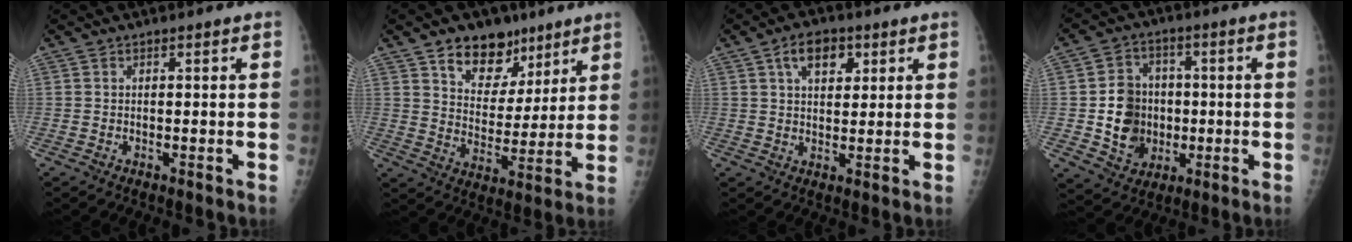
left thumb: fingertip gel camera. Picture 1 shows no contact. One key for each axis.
{"total": 12.6, "fx": 8.1, "fy": 8.2, "fz": 5.0, "tx": -0.035, "ty": -0.040, "tz": 0.133}
{"total": 6.9, "fx": 3.0, "fy": 4.2, "fz": 4.6, "tx": -0.049, "ty": -0.005, "tz": 0.046}
{"total": 11.9, "fx": -1.1, "fy": 10.2, "fz": 6.0, "tx": -0.058, "ty": 0.005, "tz": -0.015}